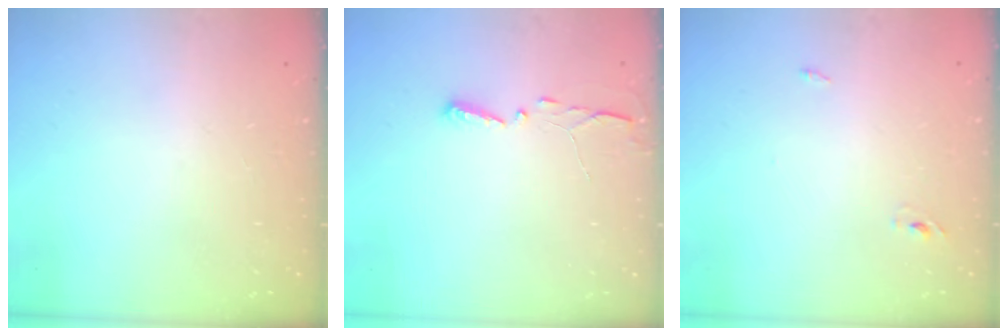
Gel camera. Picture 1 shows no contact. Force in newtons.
{"total": 2.9, "press": 2.9, "slide": 0.4}
{"total": 2.4, "press": 2.2, "slide": 1.0}